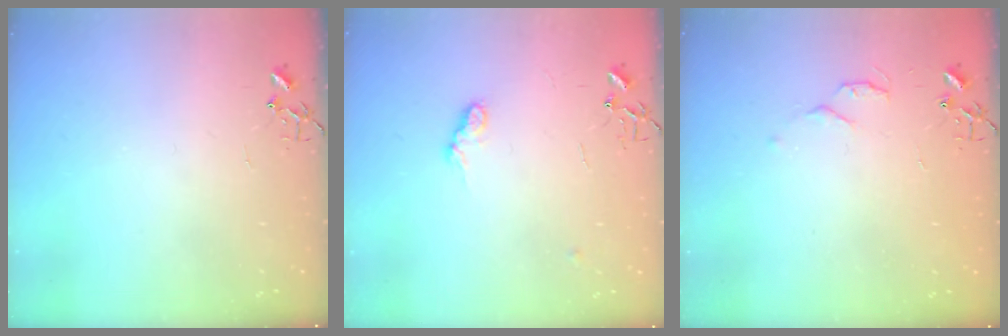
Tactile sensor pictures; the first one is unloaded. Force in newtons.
{"total": 8.0, "press": 7.9, "slide": 1.1}
{"total": 4.7, "press": 4.7, "slide": 0.6}